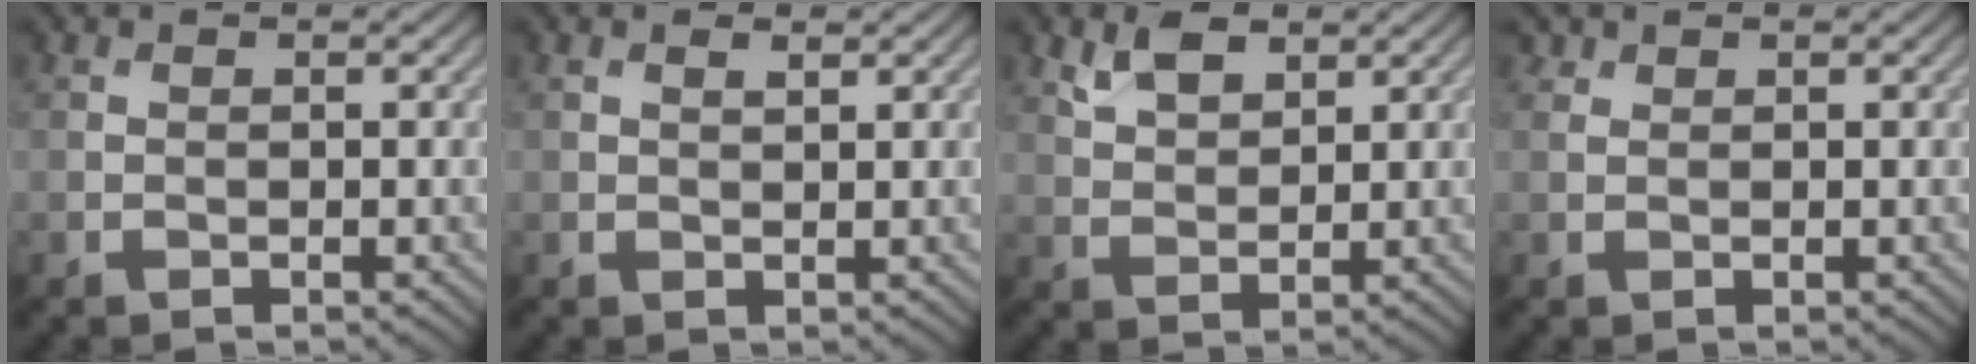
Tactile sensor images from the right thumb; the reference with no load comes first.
{"total": 1.0, "force": [0.7, 0.3, 0.7], "torque": [-0.016, -0.002, 0.012]}
{"total": 4.1, "force": [2.7, 2.0, 2.4], "torque": [-0.056, -0.001, 0.055]}
{"total": 1.0, "force": [0.9, 0.4, 0.3], "torque": [-0.009, 0.001, 0.020]}